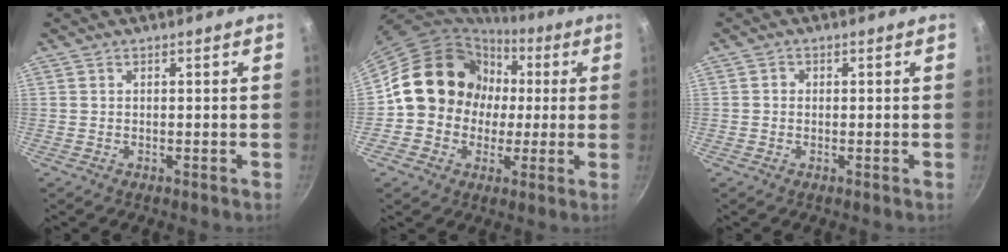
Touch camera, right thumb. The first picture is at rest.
{"total": 16.2, "force": [1.0, 14.6, 6.9], "torque": [-0.075, 0.030, 0.011]}
{"total": 0.9, "force": [-0.1, 0.8, 0.2], "torque": [0.000, 0.004, -0.004]}